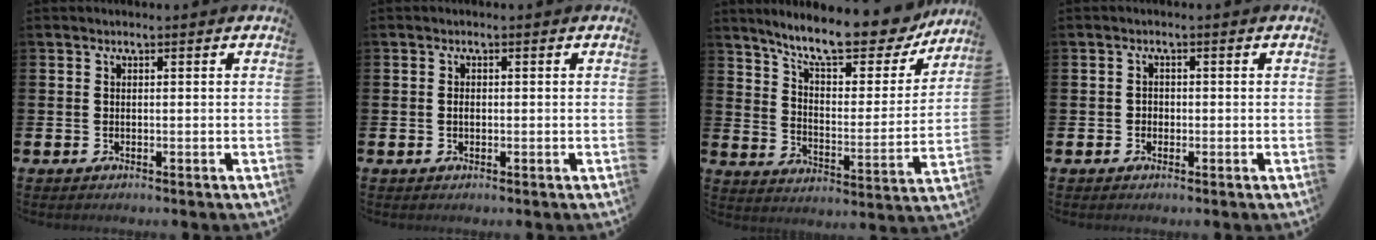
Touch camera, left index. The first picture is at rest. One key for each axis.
{"total": 0.9, "fx": -0.1, "fy": 0.6, "fz": 0.7, "tx": -0.006, "ty": 0.000, "tz": -0.005}
{"total": 11.2, "fx": 9.8, "fy": 2.6, "fz": 4.8, "tx": -0.108, "ty": -0.069, "tz": 0.163}
{"total": 1.2, "fx": -0.4, "fy": 1.1, "fz": 0.3, "tx": -0.001, "ty": 0.003, "tz": -0.012}